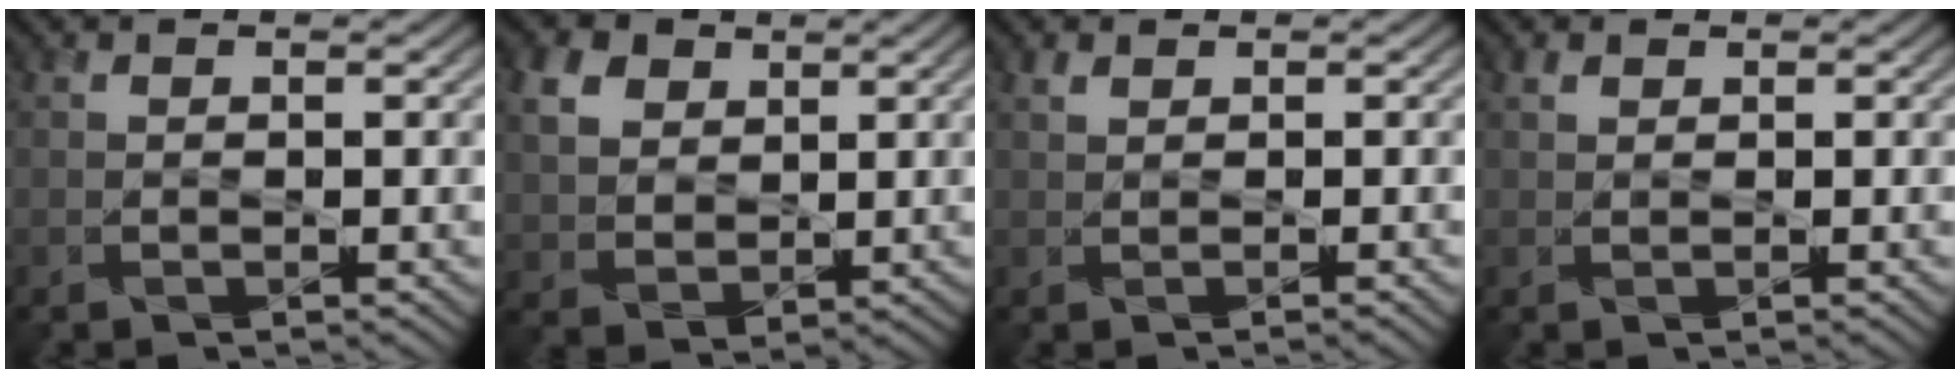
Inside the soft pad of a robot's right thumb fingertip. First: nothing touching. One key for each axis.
{"total": 6.2, "fx": 2.6, "fy": 4.7, "fz": 3.1, "tx": -0.097, "ty": 0.003, "tz": 0.047}
{"total": 0.9, "fx": 0.5, "fy": 0.3, "fz": 0.6, "tx": -0.017, "ty": 0.001, "tz": 0.010}
{"total": 0.8, "fx": 0.6, "fy": 0.5, "fz": 0.4, "tx": -0.014, "ty": -0.001, "tz": 0.012}